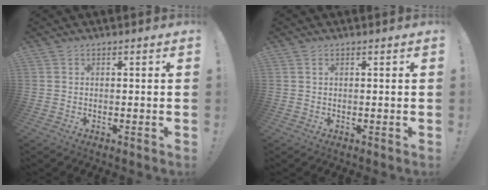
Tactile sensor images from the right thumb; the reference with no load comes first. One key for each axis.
{"total": 0.5, "fx": 0.2, "fy": 0.3, "fz": 0.4, "tx": -0.008, "ty": 0.003, "tz": 0.003}